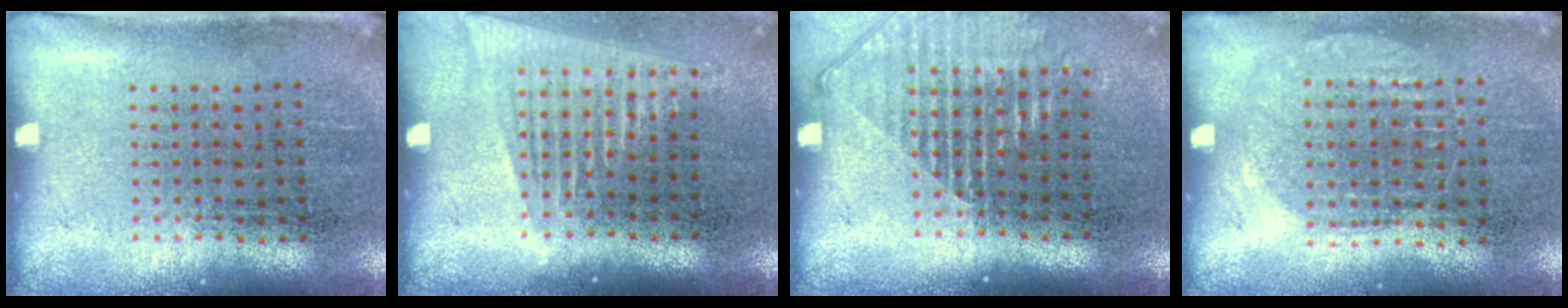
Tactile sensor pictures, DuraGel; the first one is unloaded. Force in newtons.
{"total": 1.5, "press": 1.3, "slide": 0.6}
{"total": 1.3, "press": 1.2, "slide": 0.5}
{"total": 1.0, "press": 0.9, "slide": 0.4}